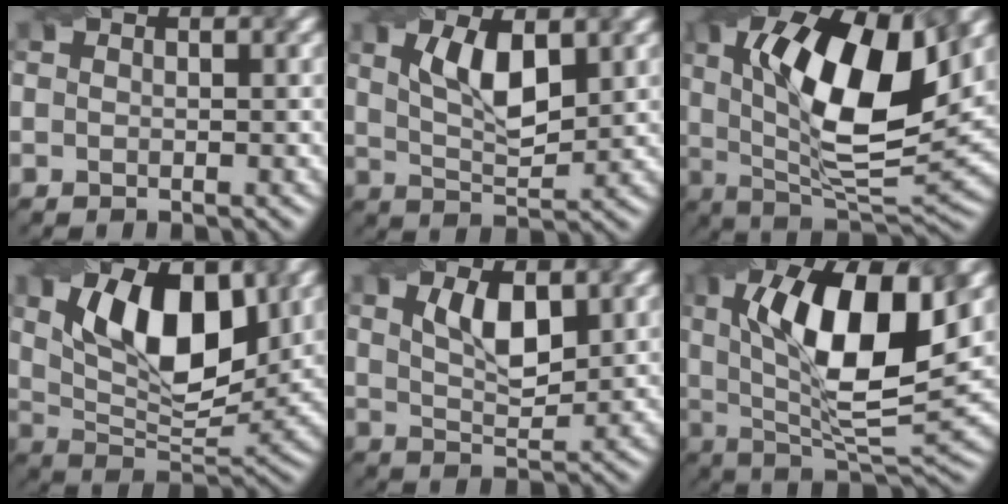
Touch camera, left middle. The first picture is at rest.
{"total": 5.5, "force": [1.9, 2.2, 4.6], "torque": [-0.093, -0.001, 0.036]}
{"total": 13.5, "force": [3.3, 5.0, 12.1], "torque": [-0.193, 0.003, 0.050]}
{"total": 10.1, "force": [3.4, 4.9, 8.2], "torque": [-0.134, 0.000, 0.055]}
{"total": 4.2, "force": [1.8, 1.7, 3.4], "torque": [-0.068, -0.001, 0.035]}
{"total": 12.9, "force": [2.8, 4.4, 11.8], "torque": [-0.185, 0.003, 0.043]}